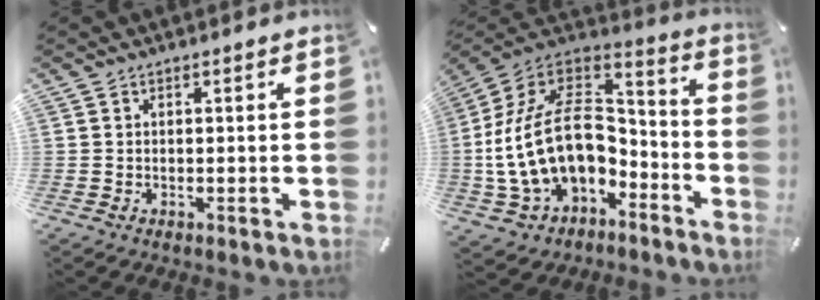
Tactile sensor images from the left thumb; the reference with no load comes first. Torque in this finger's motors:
{"motor_torque": [2.26, 2.75, 2.36, 0.41, 1.03]}